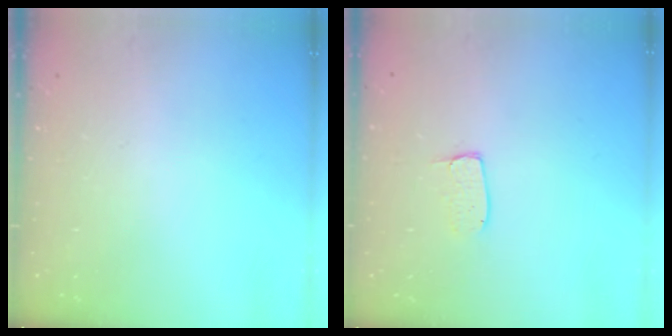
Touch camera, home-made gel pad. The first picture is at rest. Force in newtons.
{"total": 4.9, "press": 4.8, "slide": 0.4}